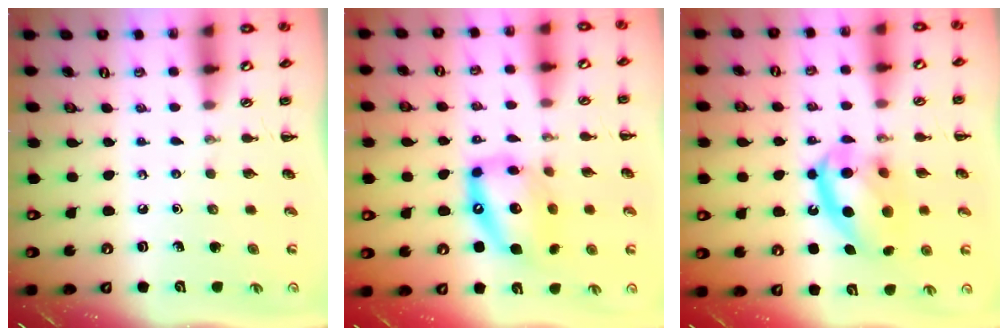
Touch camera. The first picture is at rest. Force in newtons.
{"total": 14.2, "press": 13.9, "slide": 3.2}
{"total": 15.4, "press": 15.1, "slide": 3.1}